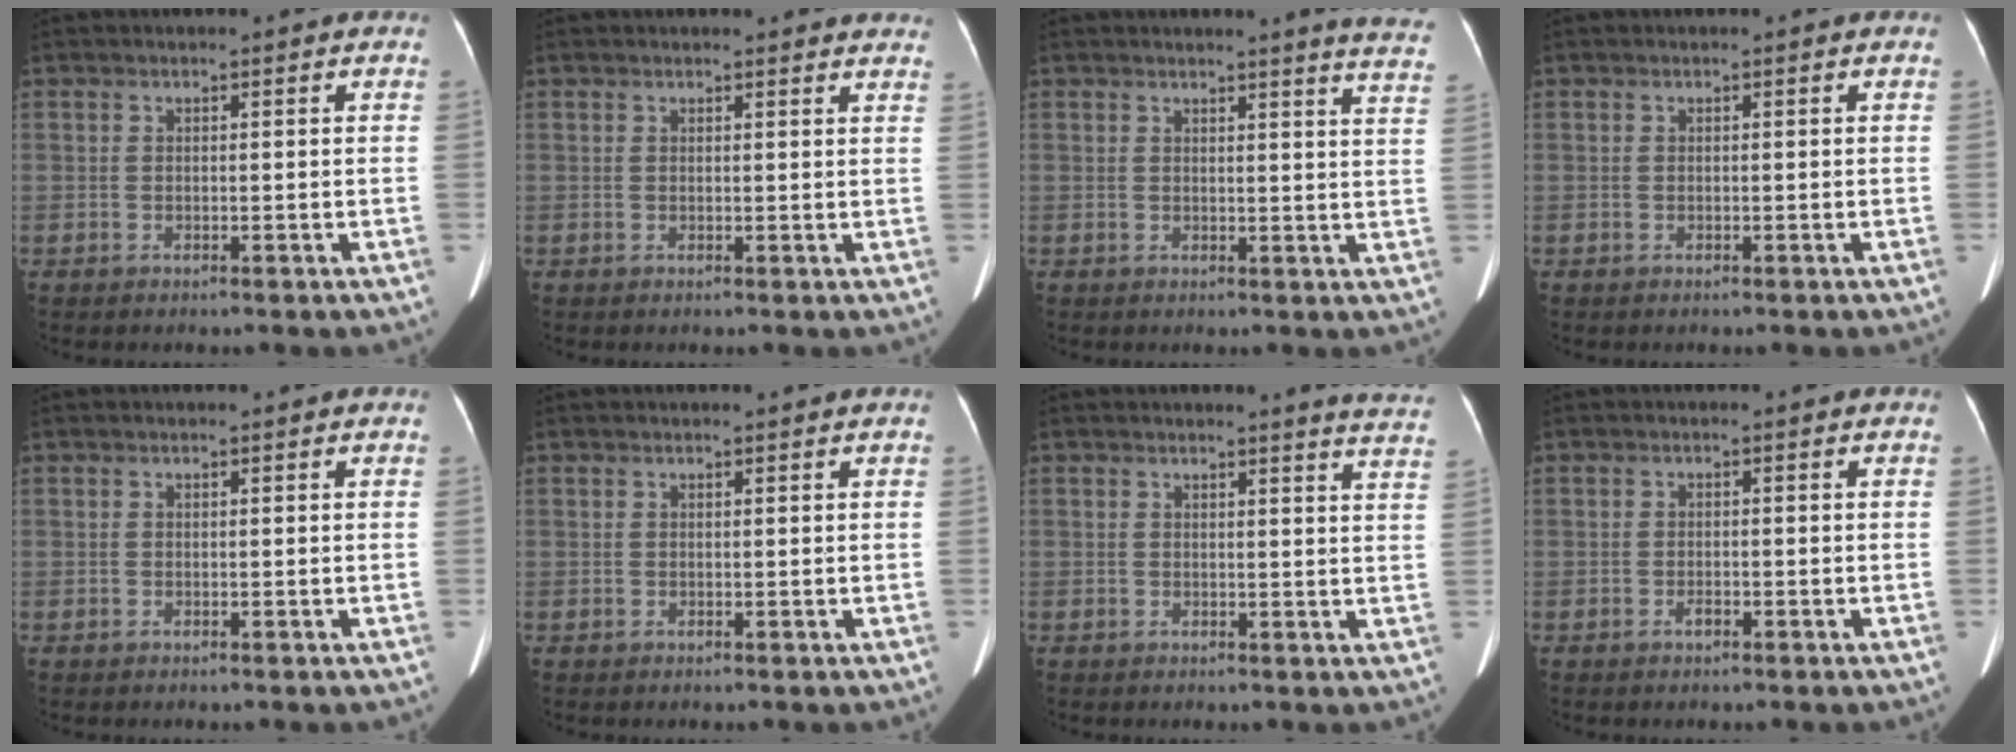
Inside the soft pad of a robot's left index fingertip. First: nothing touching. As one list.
[{"total": 7.9, "force": [7.6, 1.4, 1.8], "torque": [-0.003, 0.000, 0.060]}, {"total": 9.9, "force": [9.2, -1.2, 3.5], "torque": [-0.032, -0.077, 0.073]}, {"total": 0.0}, {"total": 0.0}, {"total": 0.6, "force": [0.5, -0.1, 0.2], "torque": [-0.007, 0.000, 0.011]}, {"total": 7.6, "force": [7.4, -0.5, 1.9], "torque": [-0.015, -0.055, 0.050]}, {"total": 1.0, "force": [-0.8, 0.4, 0.5], "torque": [-0.013, -0.001, -0.010]}]